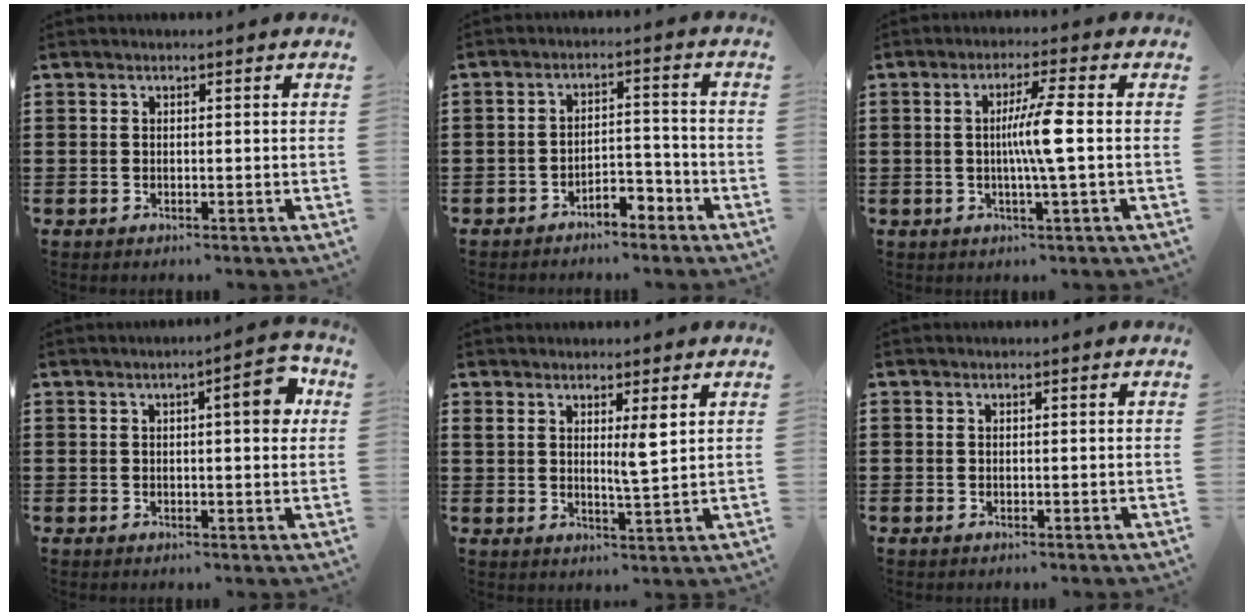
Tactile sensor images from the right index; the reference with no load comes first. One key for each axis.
{"total": 3.7, "fx": -3.3, "fy": 1.1, "fz": 1.3, "tx": -0.024, "ty": 0.013, "tz": -0.066}
{"total": 6.4, "fx": -0.2, "fy": -0.4, "fz": 6.3, "tx": -0.115, "ty": -0.005, "tz": -0.010}
{"total": 5.4, "fx": 1.3, "fy": 1.2, "fz": 5.1, "tx": -0.066, "ty": -0.005, "tz": 0.012}
{"total": 3.8, "fx": 2.0, "fy": 0.3, "fz": 3.2, "tx": -0.054, "ty": -0.007, "tz": 0.030}
{"total": 0.0}